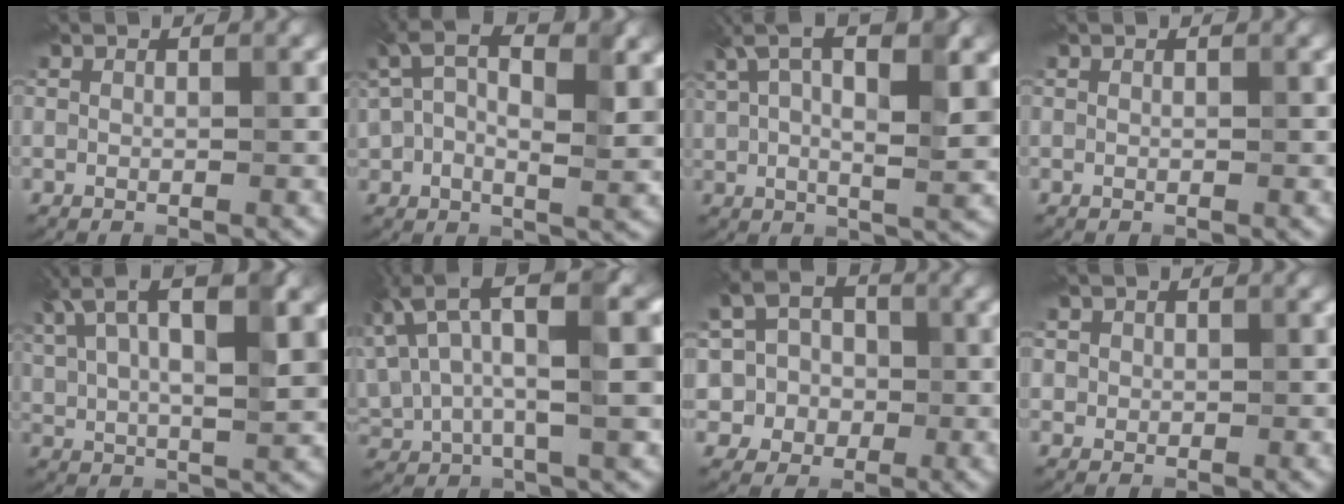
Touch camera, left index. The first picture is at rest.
{"total": 9.6, "force": [2.6, 5.0, 7.7], "torque": [-0.155, 0.001, 0.037]}
{"total": 10.3, "force": [4.3, 4.1, 8.4], "torque": [-0.161, 0.007, 0.070]}
{"total": 0.0}
{"total": 11.0, "force": [5.0, 4.1, 8.9], "torque": [-0.161, 0.011, 0.083]}
{"total": 11.8, "force": [5.6, 3.9, 9.6], "torque": [-0.208, 0.018, 0.097]}
{"total": 4.4, "force": [-0.7, 4.0, 1.6], "torque": [-0.010, 0.004, -0.022]}
{"total": 1.1, "force": [0.2, 1.1, 0.2], "torque": [0.001, -0.008, 0.006]}